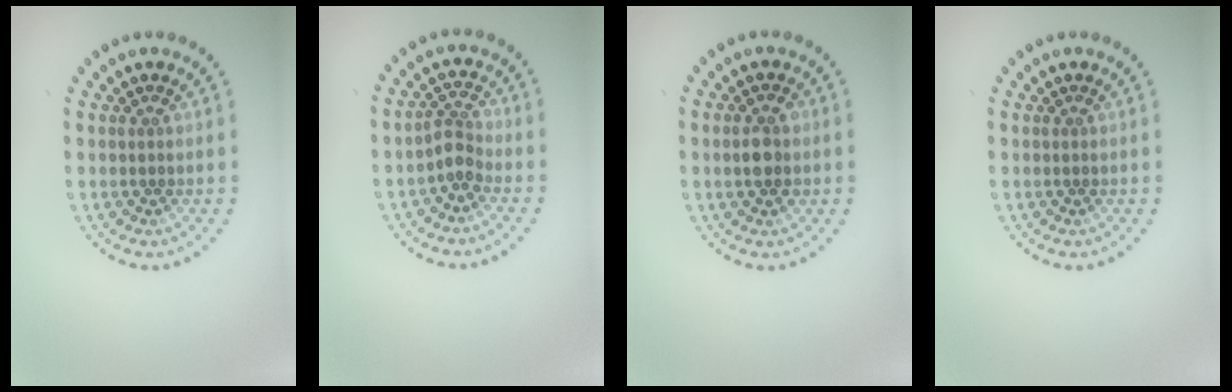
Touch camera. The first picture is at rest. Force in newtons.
{"total": 2.0, "press": 1.6, "slide": 1.2}
{"total": 2.5, "press": 2.5, "slide": 0.2}
{"total": 0.0}